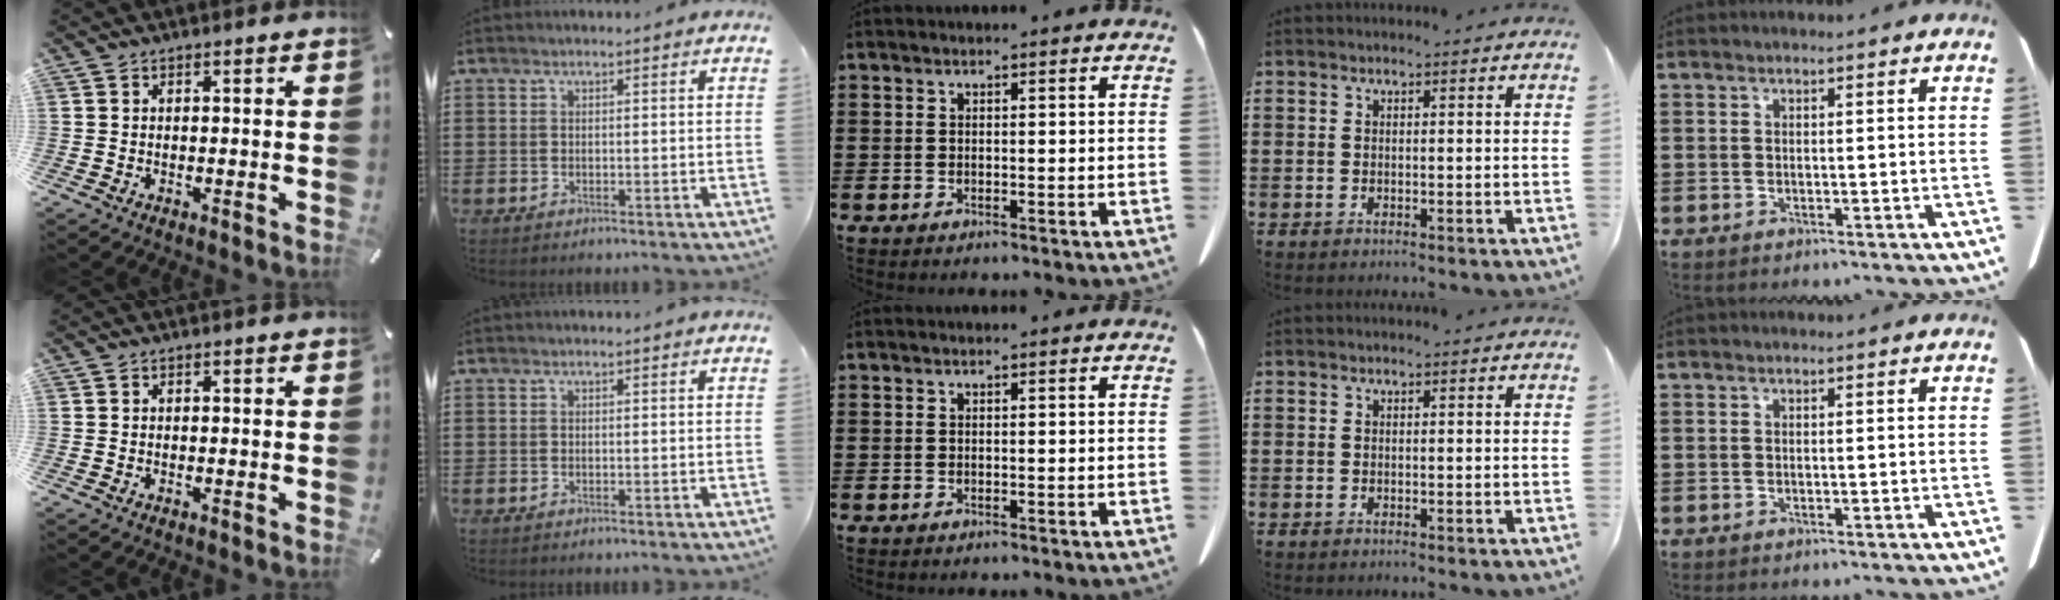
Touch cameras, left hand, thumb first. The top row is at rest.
{}